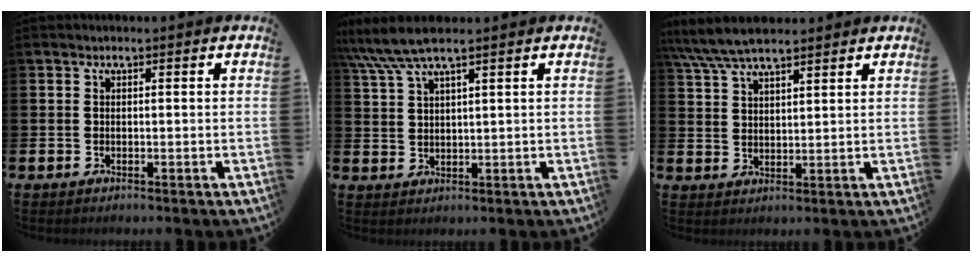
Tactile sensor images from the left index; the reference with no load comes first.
{"total": 5.8, "force": [4.7, 0.7, 3.4], "torque": [-0.082, -0.006, 0.086]}
{"total": 6.8, "force": [6.2, 1.4, 2.6], "torque": [-0.074, -0.013, 0.116]}